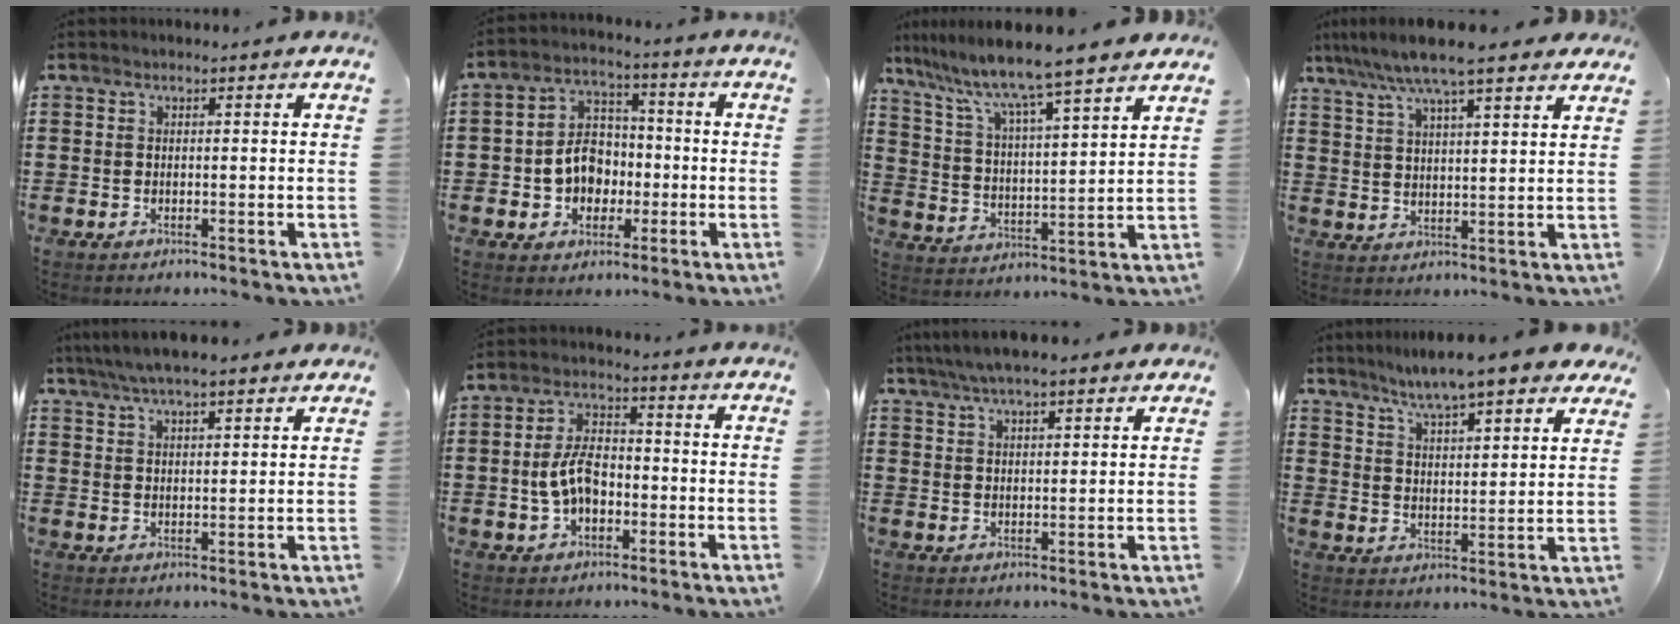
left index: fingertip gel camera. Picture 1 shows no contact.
{"total": 7.2, "force": [-1.2, 6.2, 3.4], "torque": [-0.077, 0.017, -0.025]}
{"total": 8.2, "force": [7.4, -0.2, 3.6], "torque": [-0.101, -0.051, 0.121]}
{"total": 7.9, "force": [6.4, 0.9, 4.5], "torque": [-0.106, -0.014, 0.112]}
{"total": 5.0, "force": [4.3, 0.7, 2.6], "torque": [-0.060, -0.004, 0.076]}
{"total": 6.6, "force": [-1.2, 3.9, 5.2], "torque": [-0.122, 0.005, -0.030]}
{"total": 4.9, "force": [4.1, 0.9, 2.6], "torque": [-0.059, 0.000, 0.074]}
{"total": 7.2, "force": [6.4, 0.2, 3.2], "torque": [-0.081, -0.031, 0.107]}